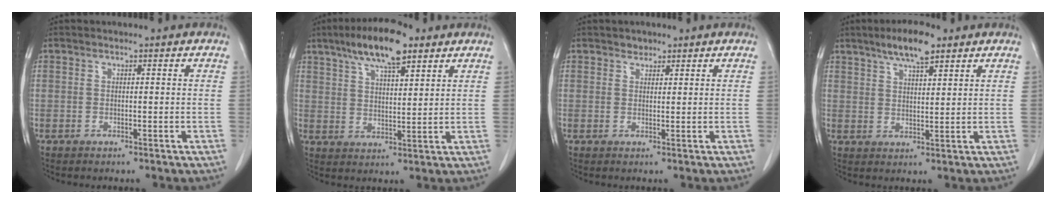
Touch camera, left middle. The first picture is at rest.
{"total": 10.2, "force": [6.8, 2.5, 7.2], "torque": [-0.130, 0.013, 0.115]}
{"total": 1.2, "force": [0.9, 0.7, 0.1], "torque": [0.001, -0.005, 0.012]}
{"total": 6.6, "force": [4.6, 1.4, 4.5], "torque": [-0.085, 0.006, 0.077]}